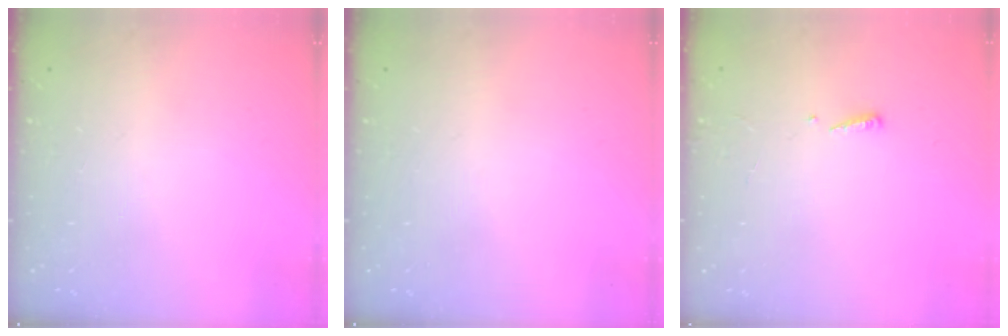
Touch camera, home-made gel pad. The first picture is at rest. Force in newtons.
{"total": 0.0}
{"total": 2.4, "press": 2.4, "slide": 0.2}